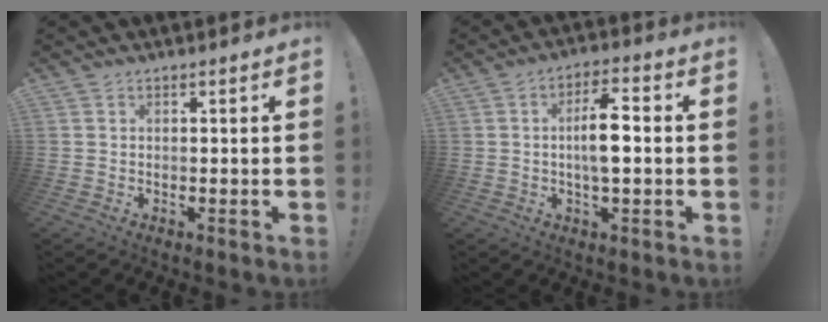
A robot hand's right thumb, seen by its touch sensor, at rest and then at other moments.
{"total": 8.9, "force": [-0.2, 3.1, 8.3], "torque": [-0.149, 0.008, -0.010]}